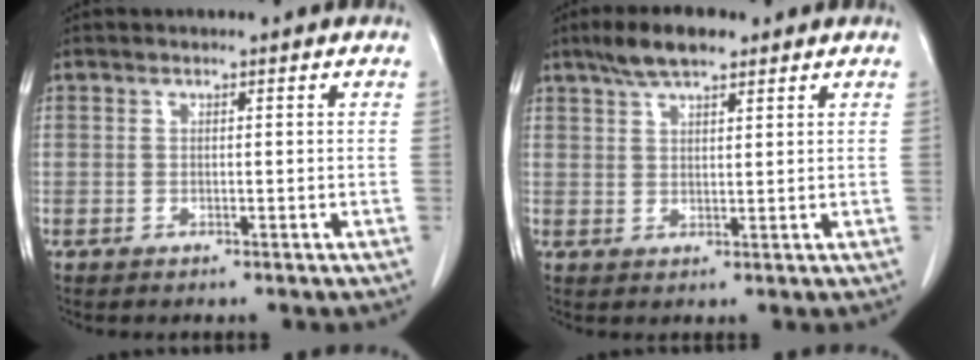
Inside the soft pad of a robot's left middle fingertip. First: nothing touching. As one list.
[{"total": 5.9, "force": [4.2, 1.6, 3.8], "torque": [-0.077, 0.015, 0.077]}]